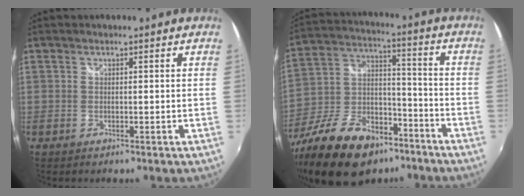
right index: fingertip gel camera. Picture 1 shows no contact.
{"total": 23.6, "force": [-15.7, 12.3, 12.7], "torque": [-0.271, 0.000, -0.259]}